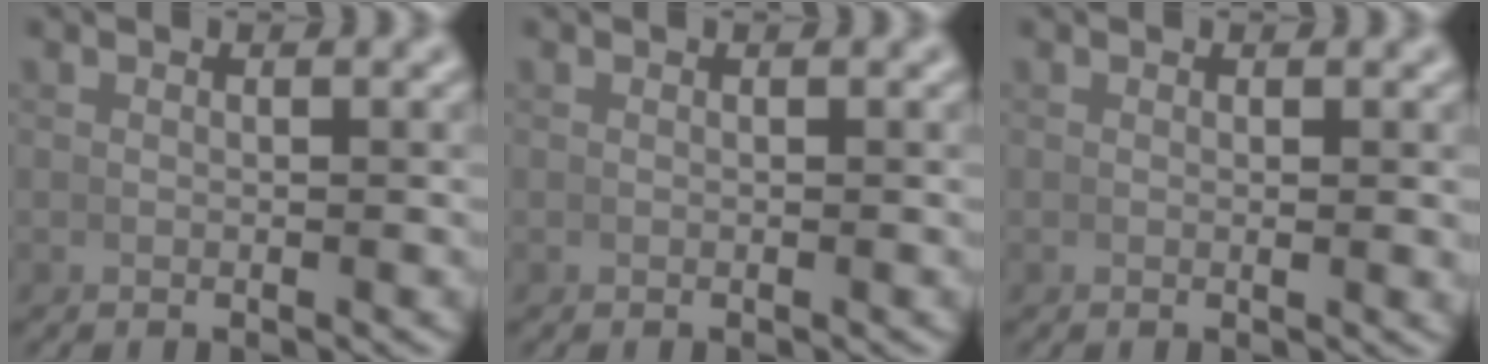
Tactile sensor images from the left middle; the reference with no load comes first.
{"total": 0.0}
{"total": 0.5, "force": [0.3, 0.1, 0.4], "torque": [-0.009, -0.001, 0.005]}